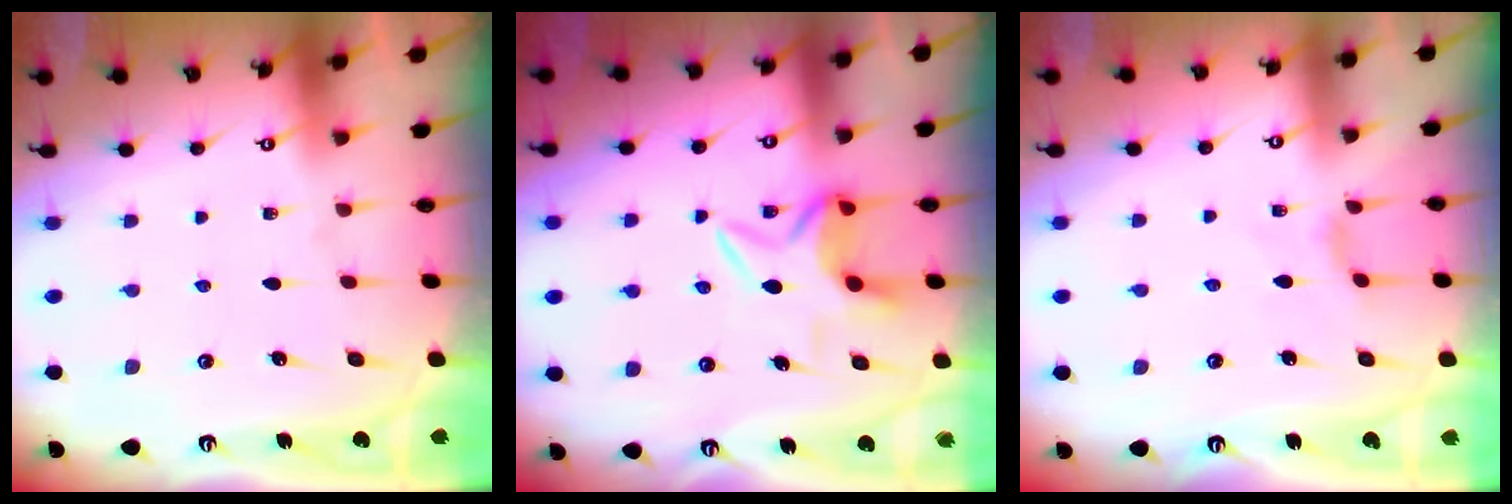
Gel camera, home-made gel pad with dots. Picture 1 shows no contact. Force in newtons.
{"total": 6.3, "press": 6.1, "slide": 1.5}
{"total": 1.6, "press": 1.5, "slide": 0.4}